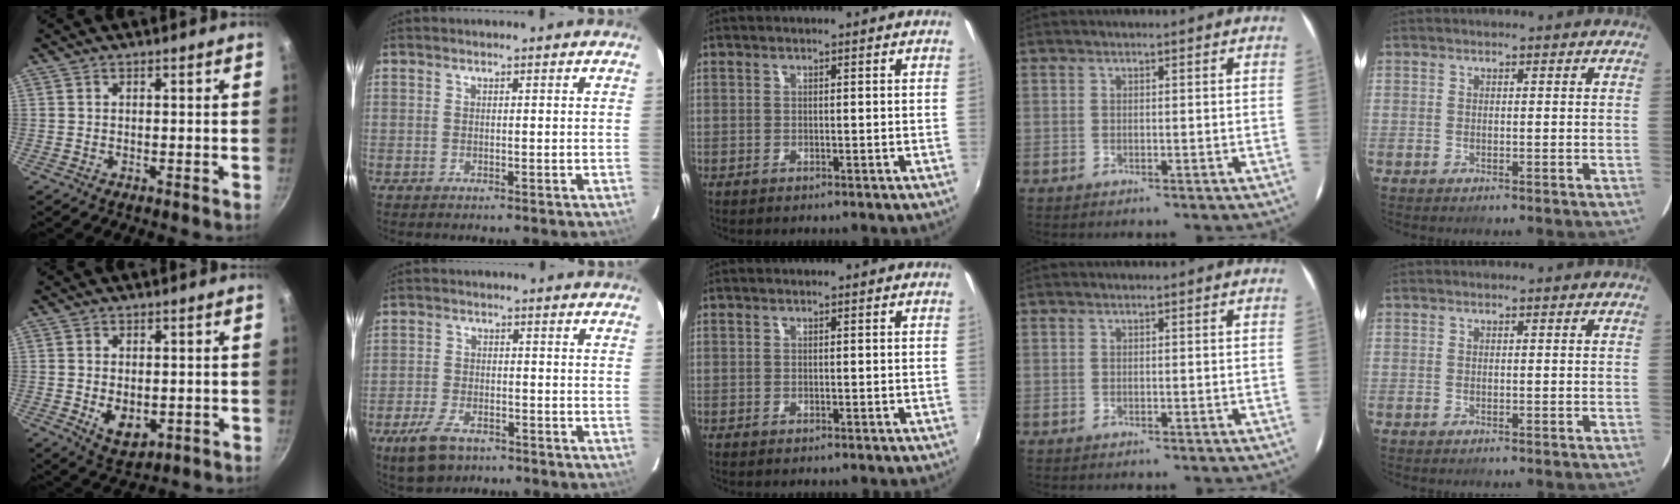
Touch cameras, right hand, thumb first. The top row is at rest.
{"thumb": {"total": 6.5, "force": [-0.8, 4.3, 4.8], "torque": [-0.067, -0.013, 0.002]}, "index": {"total": 7.9, "force": [-5.3, 4.1, 4.2], "torque": [-0.112, -0.008, -0.095]}}